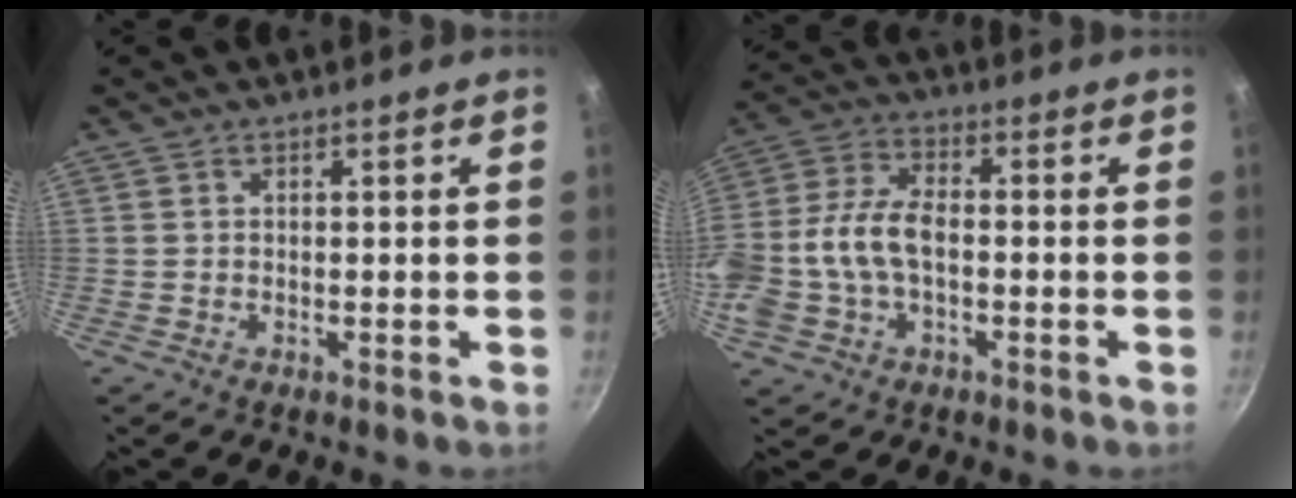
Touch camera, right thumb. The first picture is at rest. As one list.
[{"total": 13.4, "force": [-1.7, 8.2, 10.4], "torque": [-0.229, 0.033, -0.032]}]